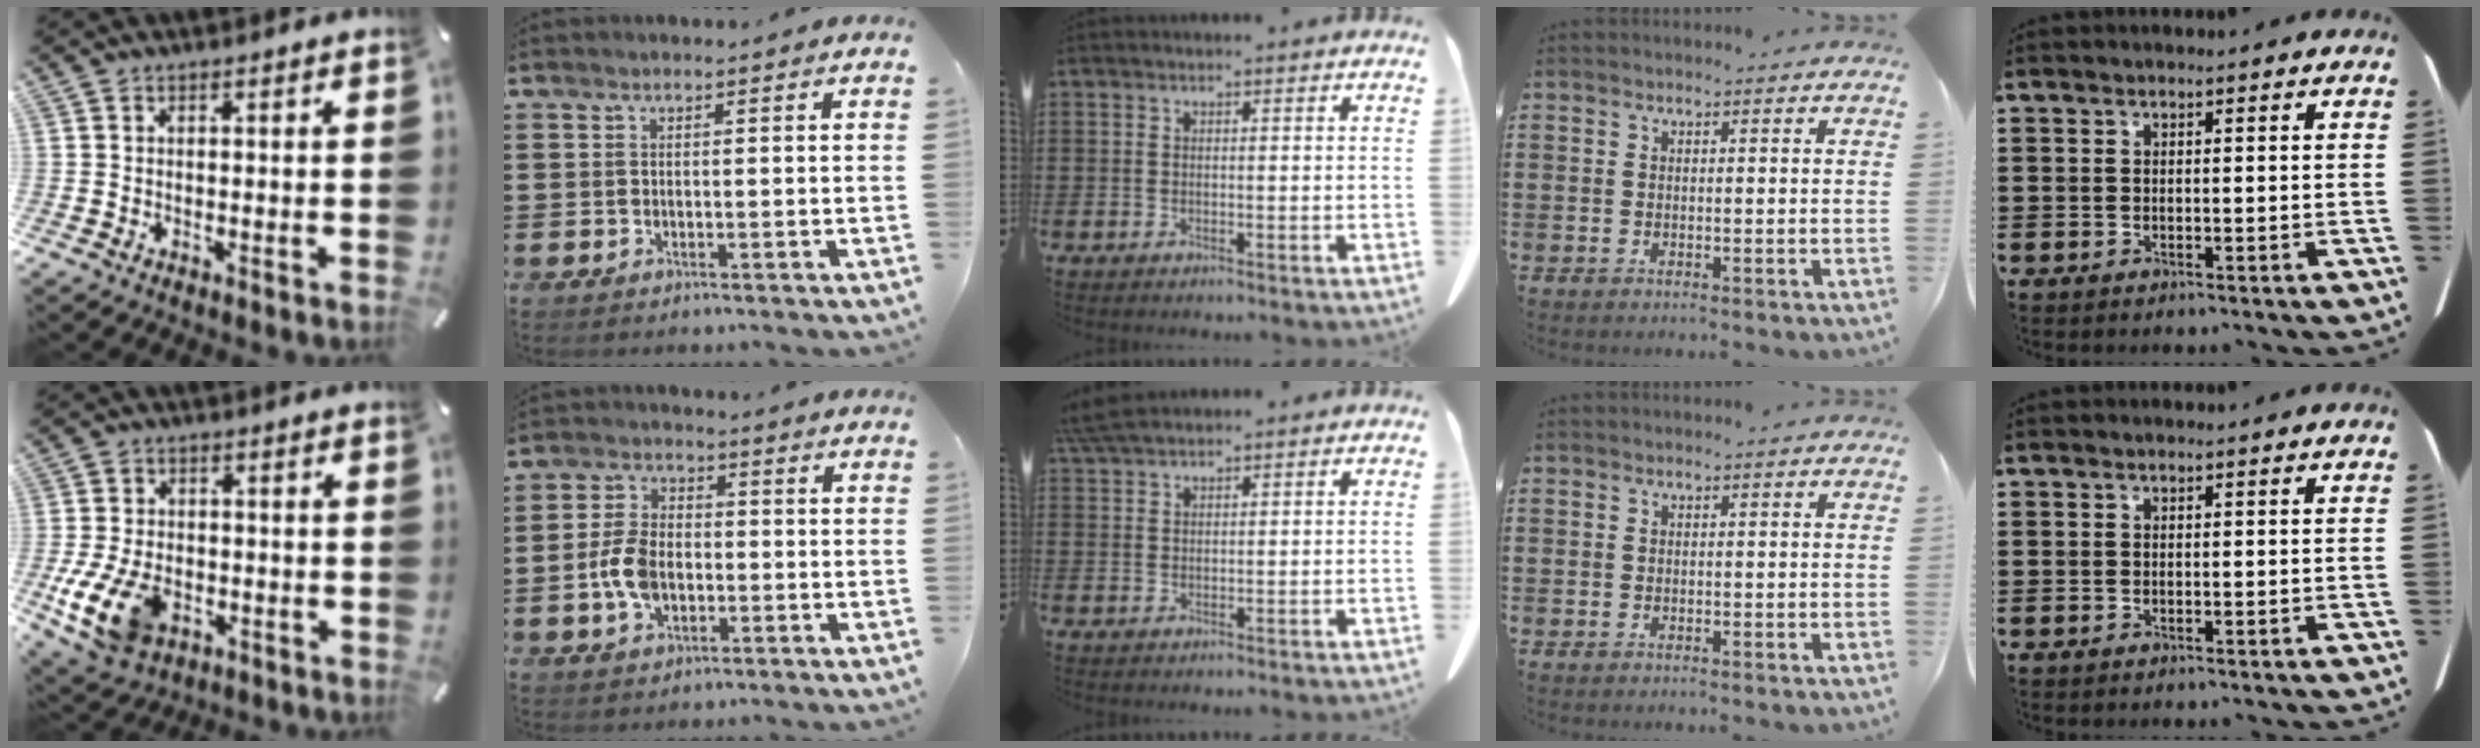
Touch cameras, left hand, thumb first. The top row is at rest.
{"thumb": {"total": 12.2, "force": [-3.8, 8.4, 8.0], "torque": [-0.172, 0.006, -0.066]}, "index": {"total": 6.7, "force": [-1.5, 4.2, 5.0], "torque": [-0.130, -0.002, -0.036]}, "middle": {"total": 3.6, "force": [3.1, 0.5, 1.9], "torque": [-0.046, 0.000, 0.059]}}